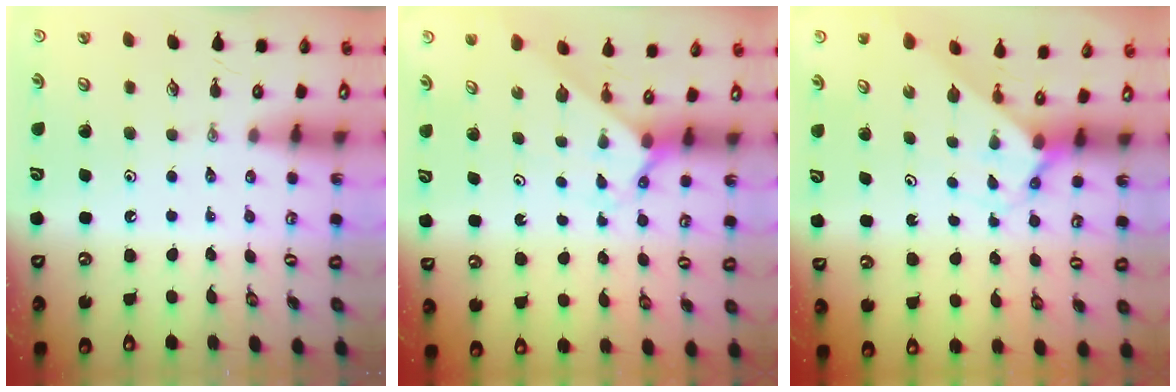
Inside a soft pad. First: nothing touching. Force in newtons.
{"total": 2.3, "press": 2.3, "slide": 0.2}
{"total": 2.4, "press": 2.4, "slide": 0.2}